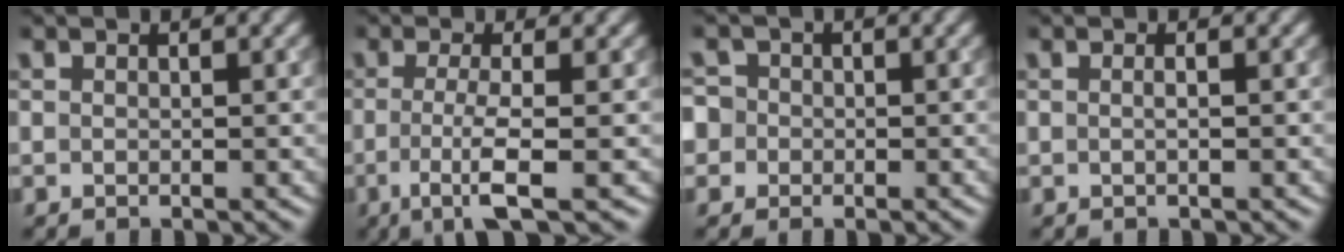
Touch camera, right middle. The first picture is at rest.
{"total": 4.5, "force": [-1.2, 0.9, 4.2], "torque": [-0.078, -0.010, -0.025]}
{"total": 3.7, "force": [-0.5, 3.5, 1.0], "torque": [-0.001, 0.021, -0.040]}
{"total": 0.6, "force": [0.0, 0.1, 0.6], "torque": [-0.012, -0.002, -0.001]}